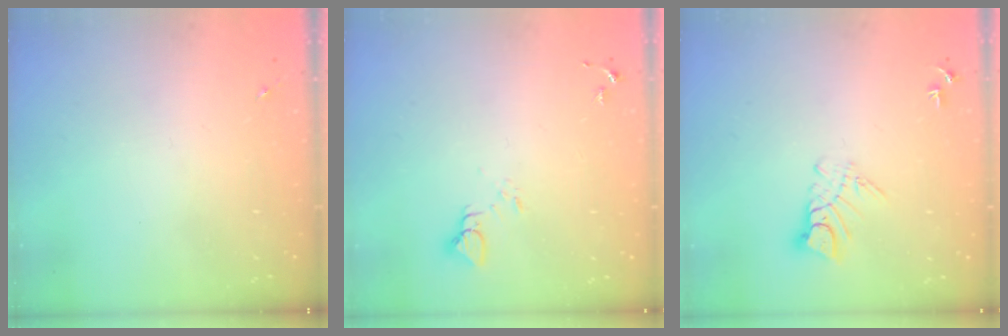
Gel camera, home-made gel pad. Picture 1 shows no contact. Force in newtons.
{"total": 3.2, "press": 3.2, "slide": 0.1}
{"total": 6.5, "press": 6.5, "slide": 0.5}